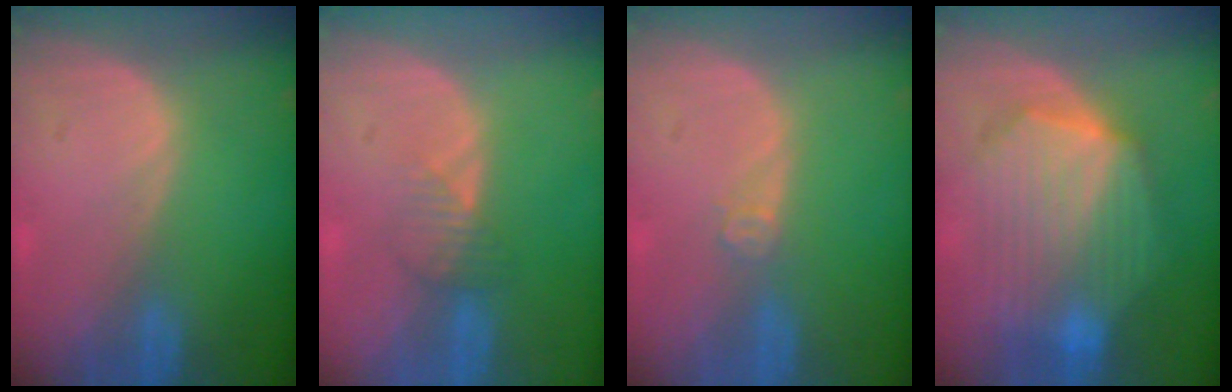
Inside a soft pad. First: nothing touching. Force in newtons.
{"total": 2.4, "press": 2.4, "slide": 0.1}
{"total": 1.7, "press": 1.4, "slide": 1.0}
{"total": 10.7, "press": 10.7, "slide": 0.7}